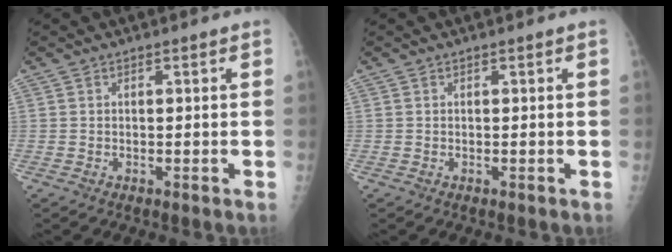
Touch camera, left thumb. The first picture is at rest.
{"total": 0.0}